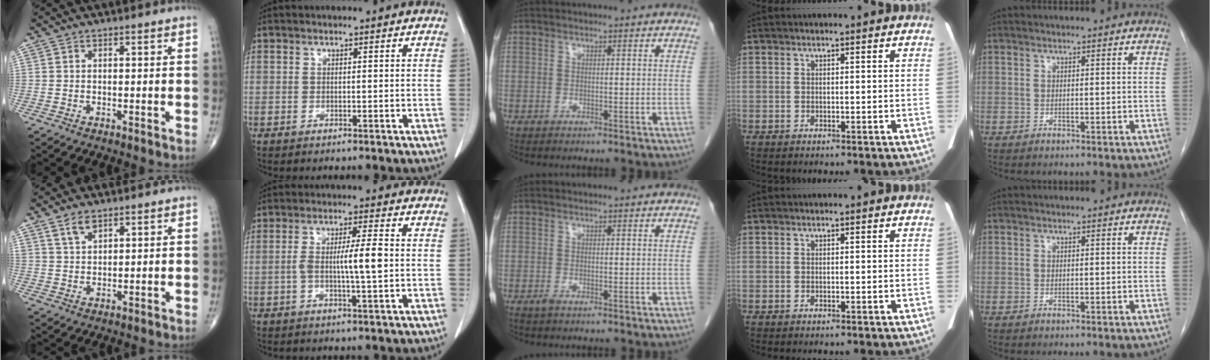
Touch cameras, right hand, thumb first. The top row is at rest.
{"thumb": {"total": 3.6, "force": [2.5, 1.7, 2.0], "torque": [-0.033, -0.011, 0.053]}, "index": {"total": 6.1, "force": [-0.5, 0.4, 6.1], "torque": [-0.114, 0.005, -0.009]}, "middle": {"total": 0.6, "force": [-0.5, 0.1, 0.4], "torque": [-0.010, -0.001, -0.008]}}